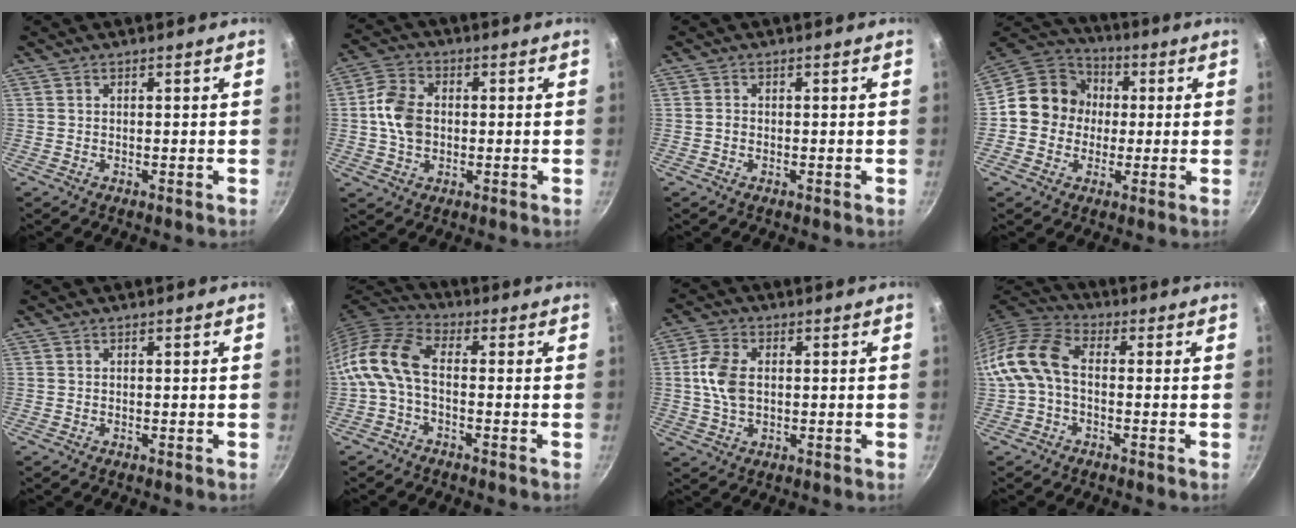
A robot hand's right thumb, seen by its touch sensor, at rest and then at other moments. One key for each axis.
{"total": 8.8, "fx": 0.0, "fy": 6.4, "fz": 6.1, "tx": -0.103, "ty": 0.014, "tz": -0.009}
{"total": 1.0, "fx": -0.3, "fy": 0.8, "fz": 0.5, "tx": -0.010, "ty": 0.003, "tz": -0.006}
{"total": 12.3, "fx": 0.1, "fy": 11.3, "fz": 4.9, "tx": -0.046, "ty": 0.026, "tz": -0.020}
{"total": 0.0}
{"total": 10.7, "fx": -1.7, "fy": 5.9, "fz": 8.8, "tx": -0.189, "ty": 0.035, "tz": -0.053}
{"total": 7.8, "fx": 0.5, "fy": 5.1, "fz": 5.9, "tx": -0.110, "ty": 0.012, "tz": 0.006}
{"total": 11.0, "fx": -0.8, "fy": 6.9, "fz": 8.5, "tx": -0.164, "ty": 0.037, "tz": -0.034}